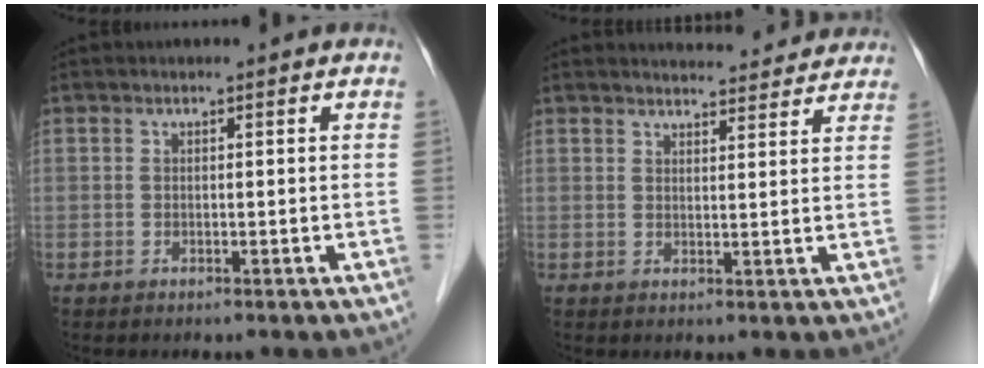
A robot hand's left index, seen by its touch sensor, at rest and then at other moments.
{"total": 10.2, "force": [9.8, 1.9, 2.1], "torque": [-0.013, 0.006, 0.109]}